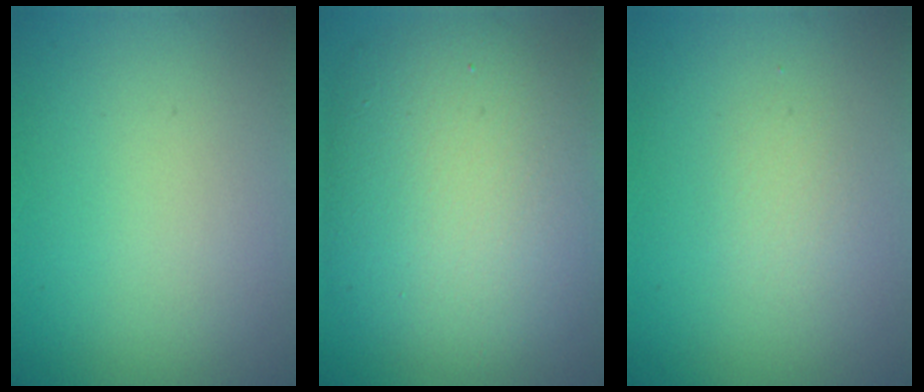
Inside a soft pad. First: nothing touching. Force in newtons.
{"total": 11.1, "press": 11.1, "slide": 0.8}
{"total": 1.2, "press": 1.2, "slide": 0.1}